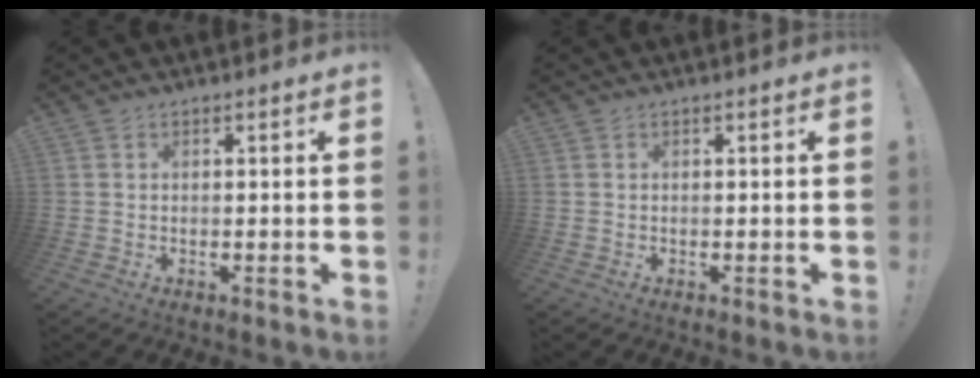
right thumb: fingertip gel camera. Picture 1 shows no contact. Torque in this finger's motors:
{"motor_torque": [-0.06, 0.06, -0.03, 0.02, 0.02]}